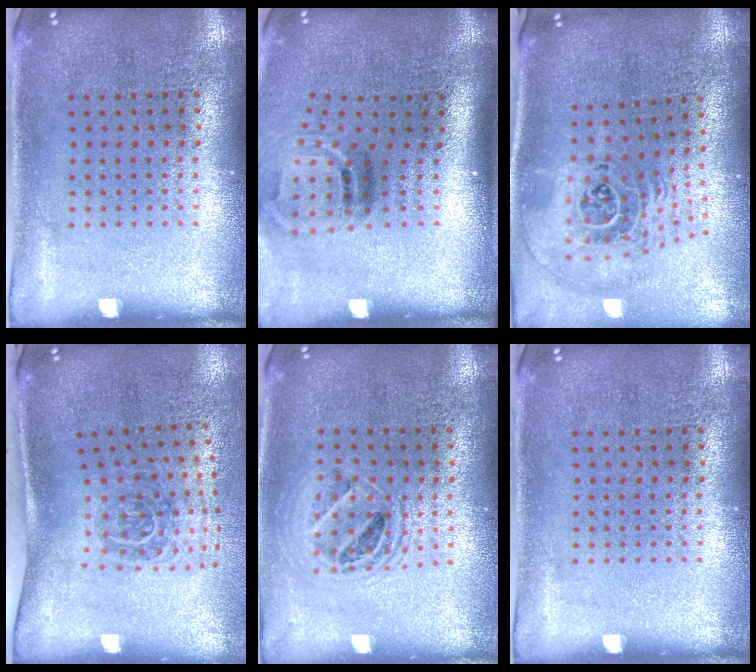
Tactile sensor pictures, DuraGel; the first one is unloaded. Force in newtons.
{"total": 2.1, "press": 1.3, "slide": 1.7}
{"total": 2.5, "press": 1.8, "slide": 1.8}
{"total": 1.8, "press": 1.2, "slide": 1.4}
{"total": 1.5, "press": 1.3, "slide": 0.7}
{"total": 0.0}